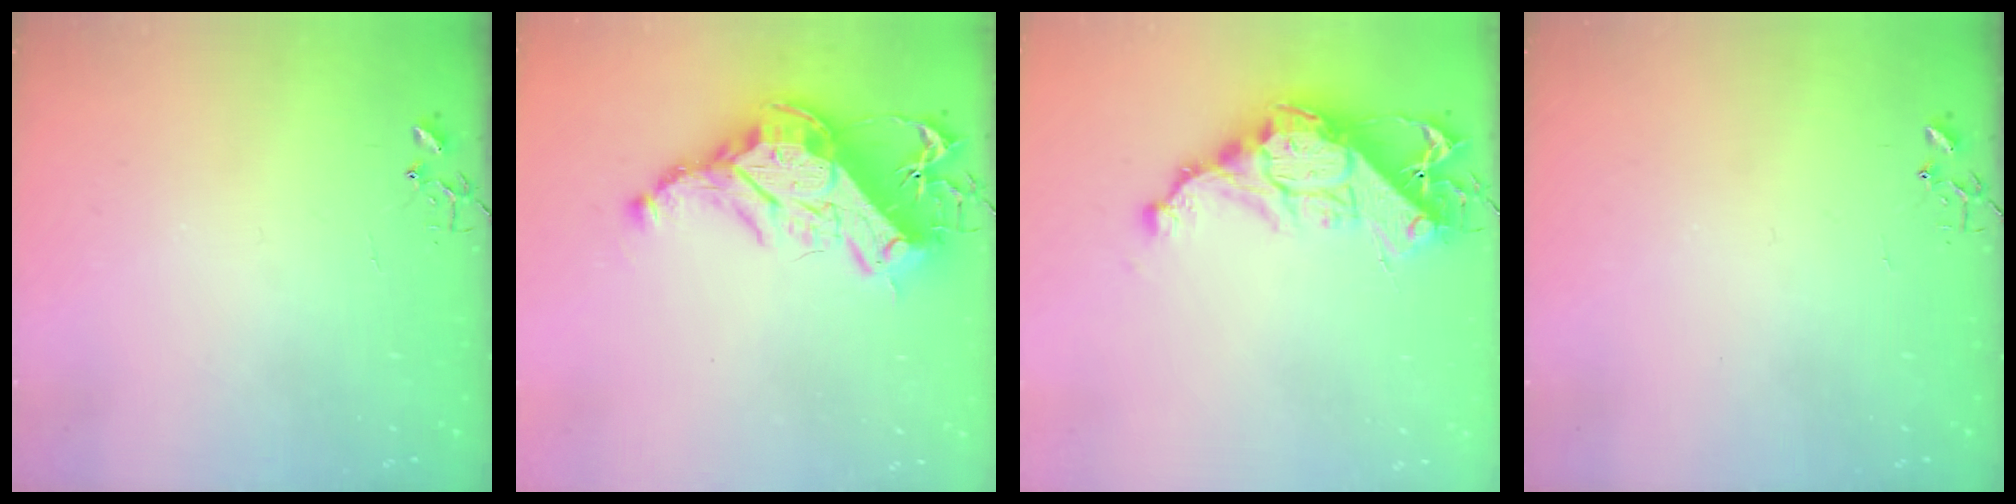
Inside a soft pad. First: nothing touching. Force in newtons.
{"total": 21.4, "press": 21.2, "slide": 2.9}
{"total": 15.7, "press": 15.7, "slide": 1.5}
{"total": 0.0}